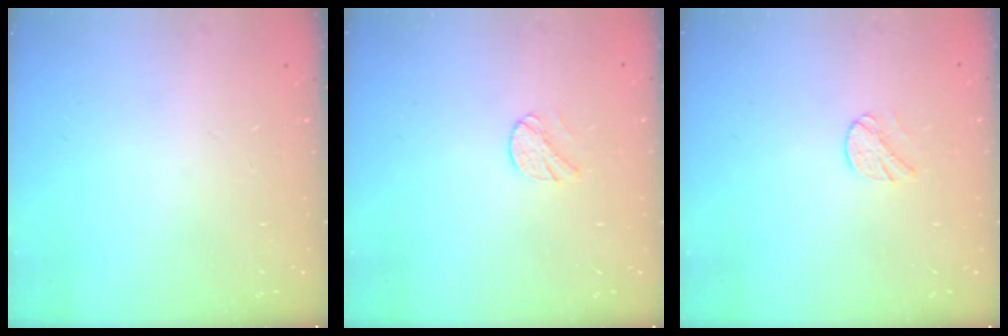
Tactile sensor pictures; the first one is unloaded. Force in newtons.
{"total": 5.3, "press": 5.3, "slide": 0.6}
{"total": 5.3, "press": 5.3, "slide": 0.6}